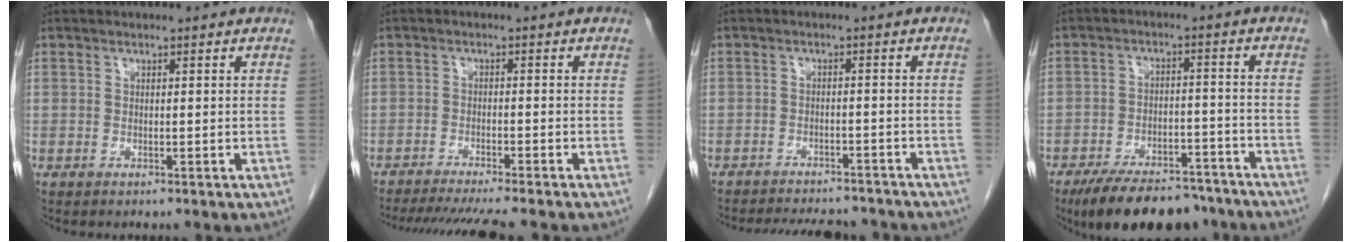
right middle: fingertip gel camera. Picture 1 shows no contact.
{"total": 12.0, "force": [-10.6, -0.1, 5.6], "torque": [-0.070, -0.024, -0.153]}
{"total": 13.7, "force": [-12.5, 3.3, 4.5], "torque": [-0.084, 0.000, -0.157]}
{"total": 14.7, "force": [-12.2, 5.3, 6.3], "torque": [-0.093, 0.005, -0.179]}